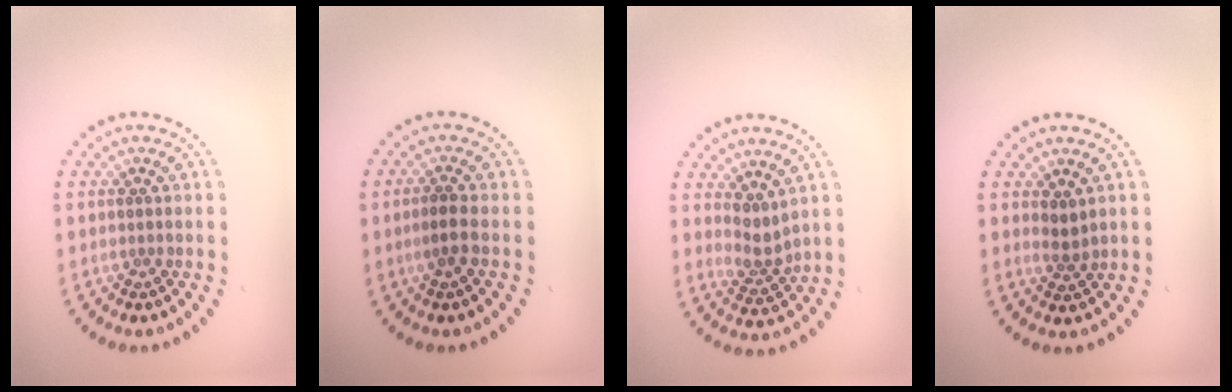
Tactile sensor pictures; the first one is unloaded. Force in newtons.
{"total": 1.6, "press": 1.5, "slide": 0.6}
{"total": 2.4, "press": 1.7, "slide": 1.7}
{"total": 1.4, "press": 1.0, "slide": 1.0}